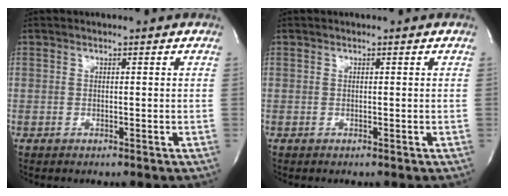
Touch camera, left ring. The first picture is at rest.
{"total": 0.0}